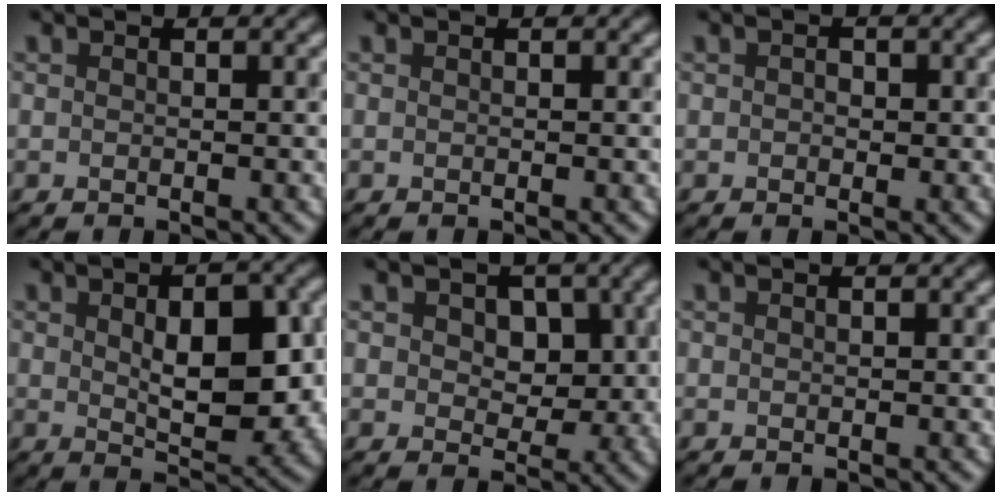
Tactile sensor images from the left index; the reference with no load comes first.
{"total": 0.0}
{"total": 1.1, "force": [0.1, 0.9, 0.6], "torque": [0.005, 0.004, -0.001]}
{"total": 7.6, "force": [0.4, 3.7, 6.6], "torque": [-0.097, 0.000, 0.017]}
{"total": 4.4, "force": [0.8, 3.2, 2.9], "torque": [-0.027, 0.001, 0.008]}
{"total": 0.0}